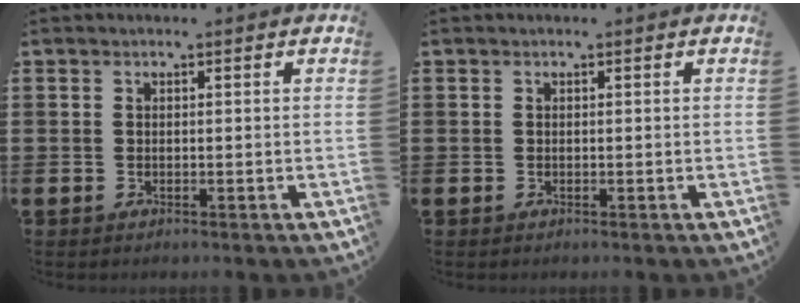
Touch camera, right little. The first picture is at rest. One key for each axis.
{"total": 0.0}